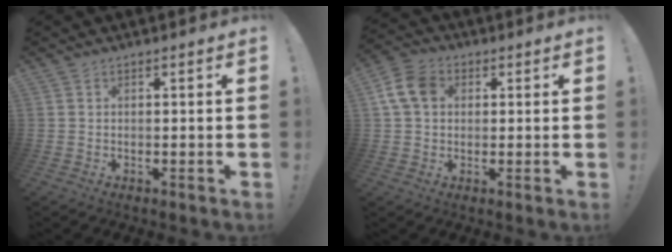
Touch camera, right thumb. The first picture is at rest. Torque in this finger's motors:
{"motor_torque": [0.02, 0.02, 0.03, 0.00, 0.00]}